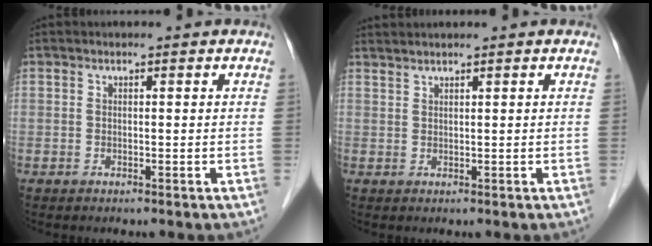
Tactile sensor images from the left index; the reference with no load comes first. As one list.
[{"total": 1.0, "force": [1.0, -0.2, 0.2], "torque": [-0.009, 0.009, 0.029]}]